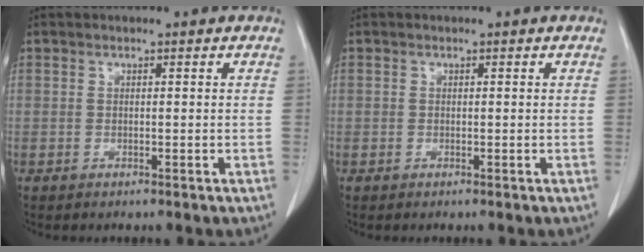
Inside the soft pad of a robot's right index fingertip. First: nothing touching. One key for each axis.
{"total": 0.0}